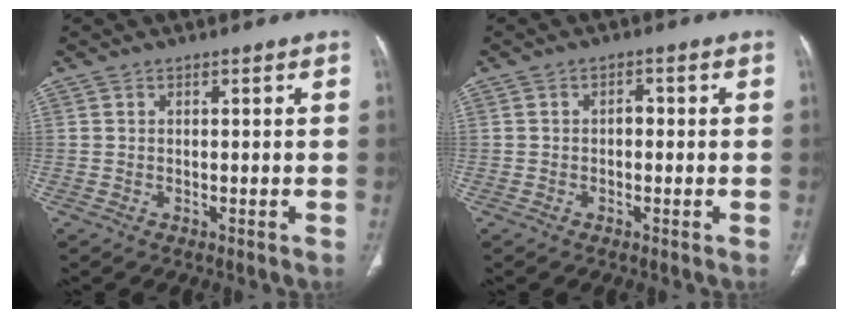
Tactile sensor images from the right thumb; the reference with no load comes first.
{"total": 1.6, "force": [-0.3, 1.1, 1.1], "torque": [-0.009, 0.006, -0.008]}